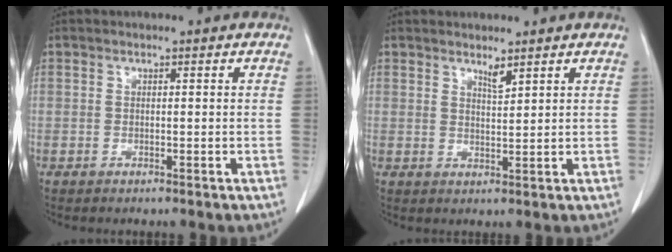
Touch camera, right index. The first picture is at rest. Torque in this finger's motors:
{"motor_torque": [0.00, 0.01, 0.02, 0.00]}